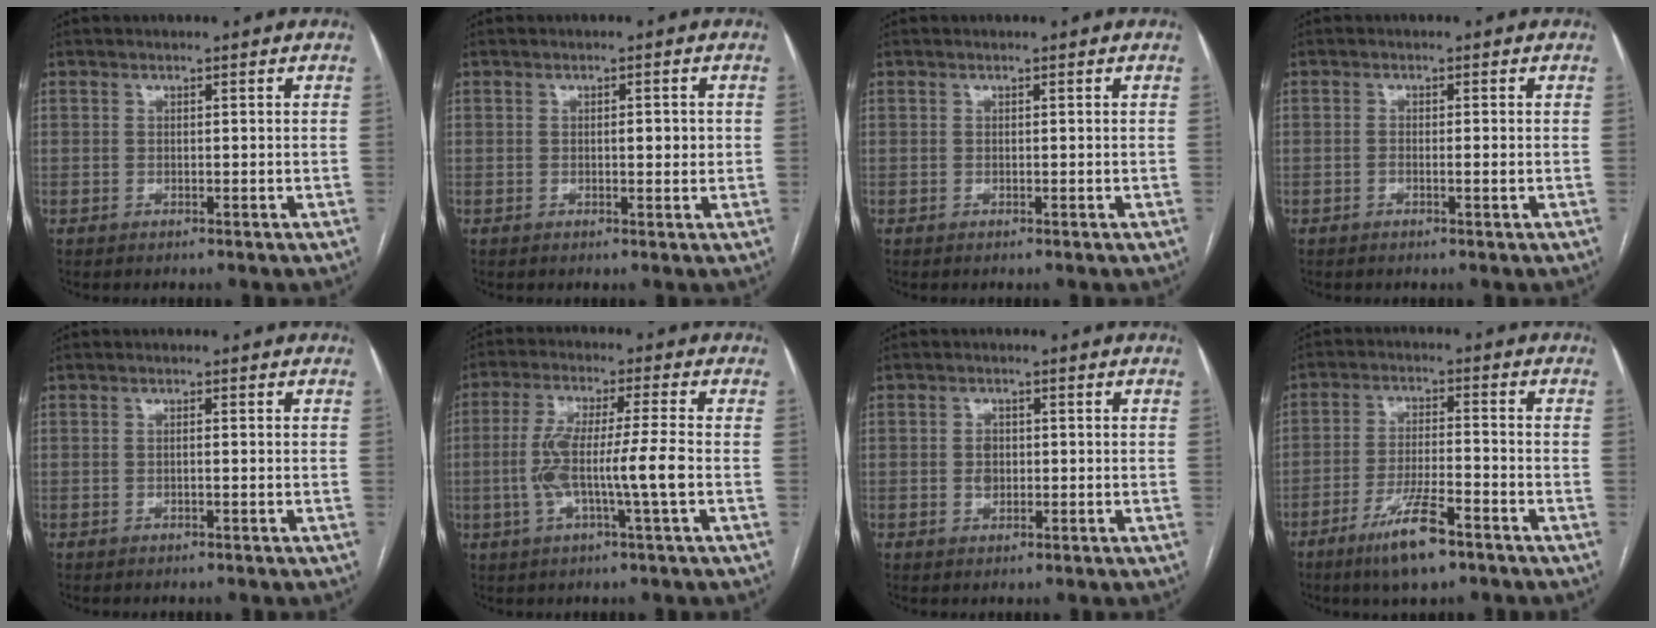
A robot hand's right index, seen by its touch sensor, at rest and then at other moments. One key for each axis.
{"total": 2.1, "fx": 0.1, "fy": 0.7, "fz": 1.9, "tx": -0.029, "ty": 0.002, "tz": 0.002}
{"total": 0.0}
{"total": 1.5, "fx": -0.3, "fy": 0.3, "fz": 1.4, "tx": -0.025, "ty": -0.001, "tz": -0.005}
{"total": 0.7, "fx": 0.0, "fy": 0.1, "fz": 0.7, "tx": -0.012, "ty": 0.001, "tz": -0.001}
{"total": 9.7, "fx": -1.7, "fy": -0.1, "fz": 9.5, "tx": -0.190, "ty": 0.006, "tz": -0.036}
{"total": 2.3, "fx": -0.1, "fy": 1.8, "fz": 1.5, "tx": -0.024, "ty": 0.002, "tz": 0.000}
{"total": 8.8, "fx": -5.7, "fy": 1.4, "fz": 6.6, "tx": -0.126, "ty": -0.013, "tz": -0.100}